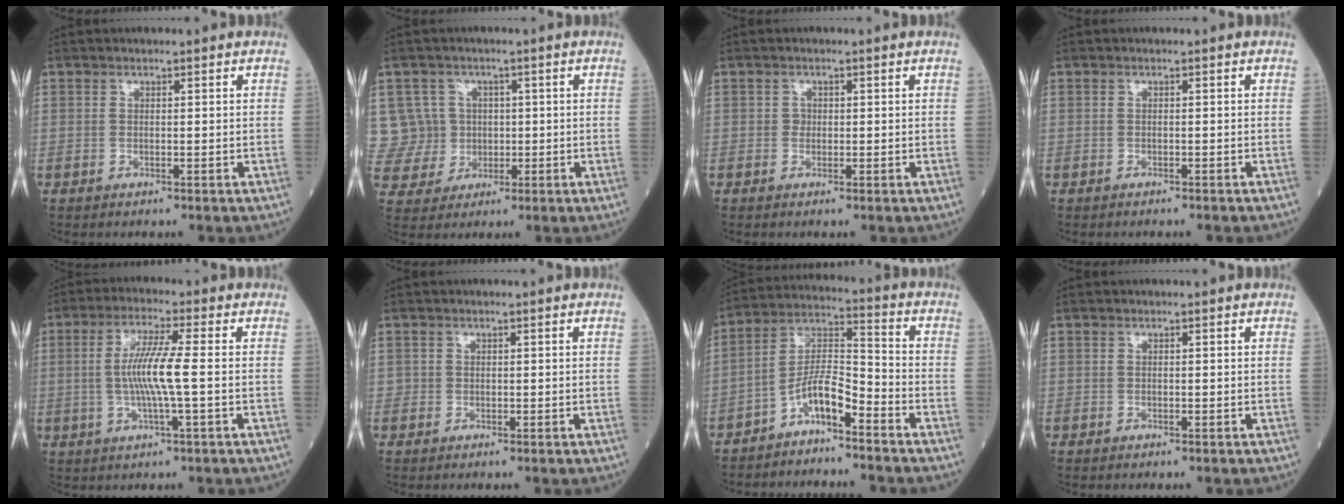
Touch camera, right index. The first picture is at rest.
{"total": 8.0, "force": [1.5, 7.9, 0.3], "torque": [-0.012, 0.033, 0.038]}
{"total": 0.9, "force": [0.0, 0.8, 0.3], "torque": [-0.002, 0.003, 0.000]}
{"total": 1.0, "force": [-0.9, 0.2, 0.4], "torque": [-0.009, -0.002, -0.011]}
{"total": 7.6, "force": [-0.3, -0.2, 7.6], "torque": [-0.149, 0.001, -0.010]}
{"total": 0.6, "force": [0.0, 0.6, 0.0], "torque": [0.006, 0.005, -0.004]}
{"total": 7.2, "force": [-5.0, 1.6, 5.0], "torque": [-0.100, 0.017, -0.094]}
{"total": 0.0}